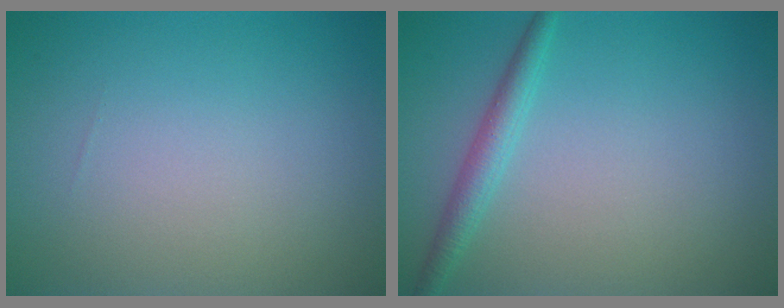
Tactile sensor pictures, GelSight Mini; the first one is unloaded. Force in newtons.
{"total": 2.1, "press": 2.1, "slide": 0.1}